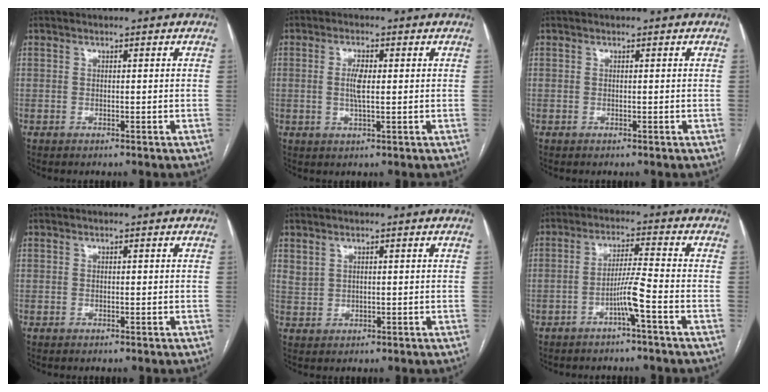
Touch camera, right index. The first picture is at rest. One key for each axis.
{"total": 3.4, "fx": 0.4, "fy": 0.9, "fz": 3.3, "tx": -0.067, "ty": 0.001, "tz": 0.009}
{"total": 0.0}
{"total": 0.0}
{"total": 2.0, "fx": 1.4, "fy": 1.3, "fz": 0.6, "tx": -0.009, "ty": 0.006, "tz": 0.034}
{"total": 4.7, "fx": -2.3, "fy": -0.9, "fz": 4.0, "tx": -0.077, "ty": 0.007, "tz": -0.042}